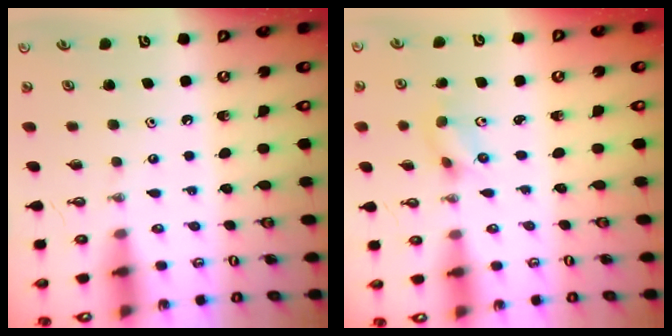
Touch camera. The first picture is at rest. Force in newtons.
{"total": 2.1, "press": 1.9, "slide": 0.9}